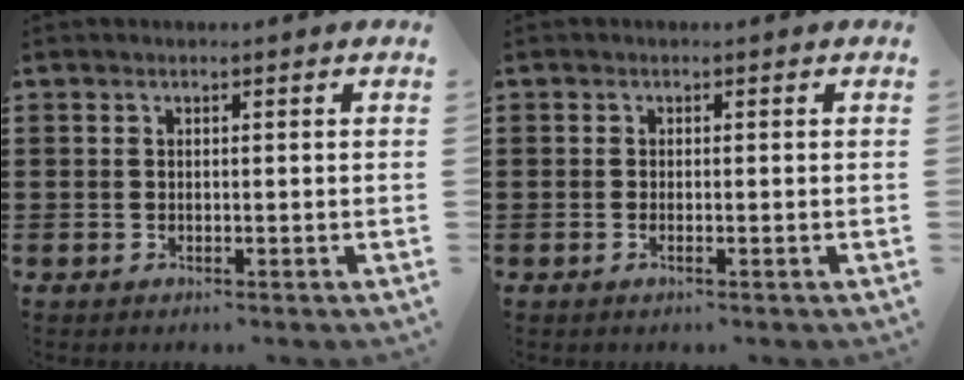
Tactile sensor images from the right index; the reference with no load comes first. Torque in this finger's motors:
{"motor_torque": [-0.21, 1.14, -0.02, 0.00]}